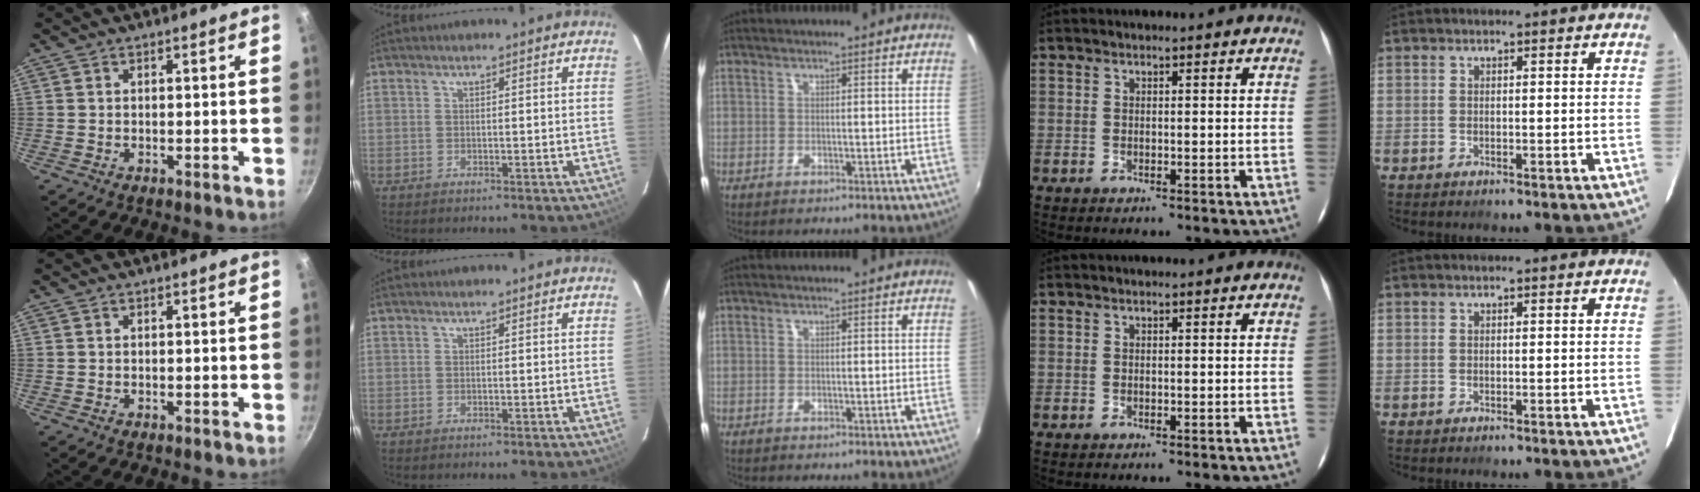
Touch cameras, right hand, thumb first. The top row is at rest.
{}